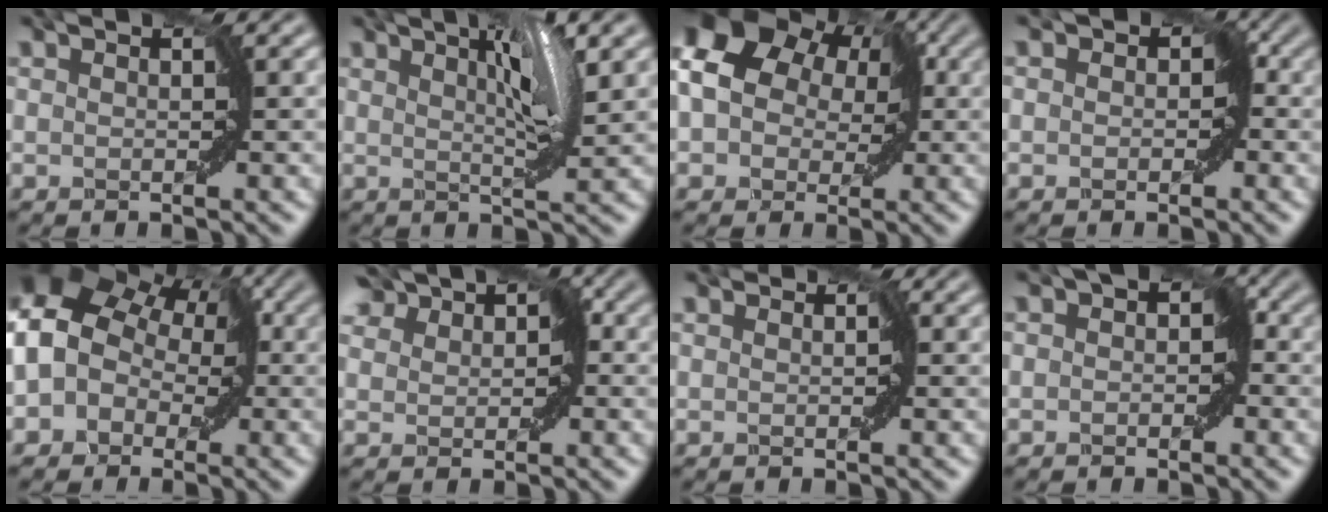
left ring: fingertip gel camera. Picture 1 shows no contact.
{"total": 4.5, "force": [1.7, 1.0, 4.0], "torque": [-0.045, 0.003, 0.021]}
{"total": 9.5, "force": [1.7, 7.8, 5.0], "torque": [-0.085, 0.034, 0.012]}
{"total": 1.6, "force": [-0.2, 1.4, 0.8], "torque": [0.012, 0.001, -0.005]}
{"total": 7.8, "force": [0.5, 6.6, 4.1], "torque": [-0.057, 0.011, -0.006]}
{"total": 3.0, "force": [1.5, 2.3, 1.1], "torque": [-0.022, 0.010, 0.024]}
{"total": 0.0}
{"total": 1.9, "force": [0.0, 1.4, 1.3], "torque": [0.001, 0.004, -0.006]}